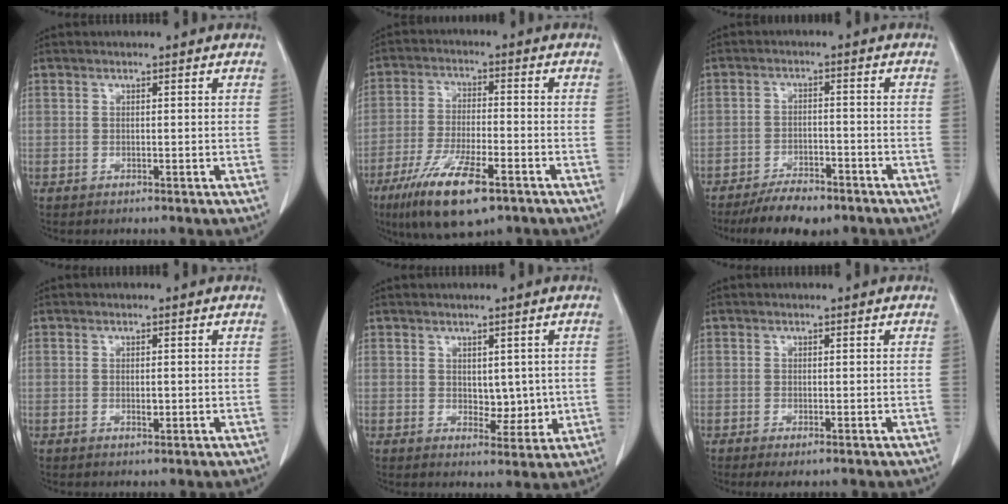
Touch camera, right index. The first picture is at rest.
{"total": 12.4, "force": [-7.4, 2.9, 9.6], "torque": [-0.182, -0.022, -0.123]}
{"total": 7.9, "force": [-6.4, 2.5, 3.9], "torque": [-0.061, -0.009, -0.104]}
{"total": 1.2, "force": [-0.2, 0.4, 1.1], "torque": [-0.021, -0.002, -0.001]}
{"total": 3.9, "force": [0.3, 2.4, 3.1], "torque": [-0.035, -0.008, 0.013]}
{"total": 2.0, "force": [-1.3, 0.5, 1.4], "torque": [-0.019, -0.005, -0.017]}